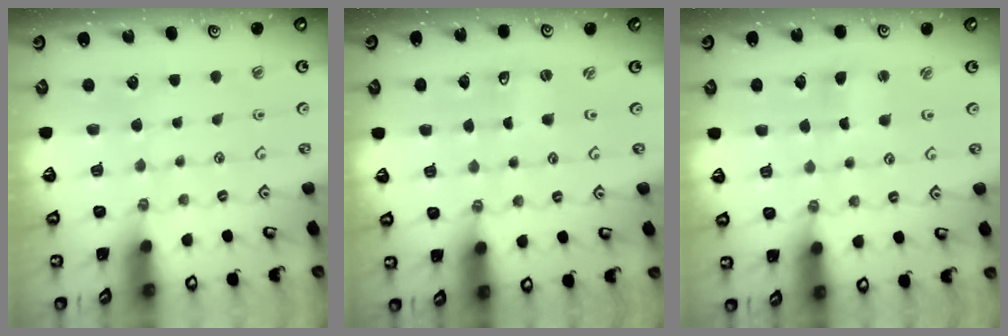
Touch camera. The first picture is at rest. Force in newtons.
{"total": 0.6, "press": 0.6, "slide": 0.1}
{"total": 1.5, "press": 1.5, "slide": 0.2}